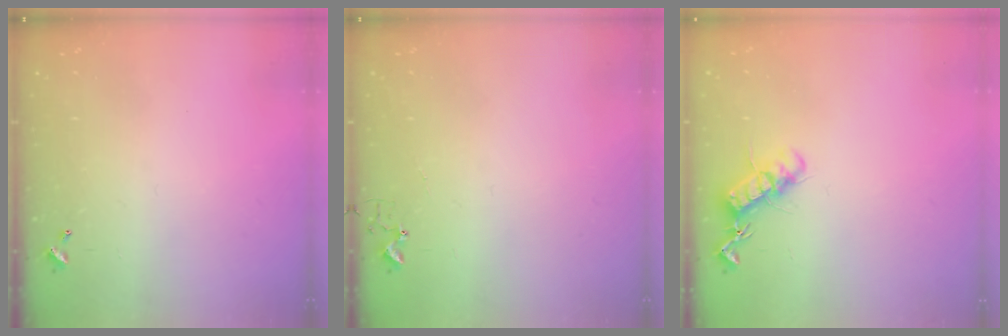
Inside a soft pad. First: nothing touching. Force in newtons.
{"total": 3.7, "press": 3.6, "slide": 0.5}
{"total": 12.5, "press": 12.5, "slide": 0.4}